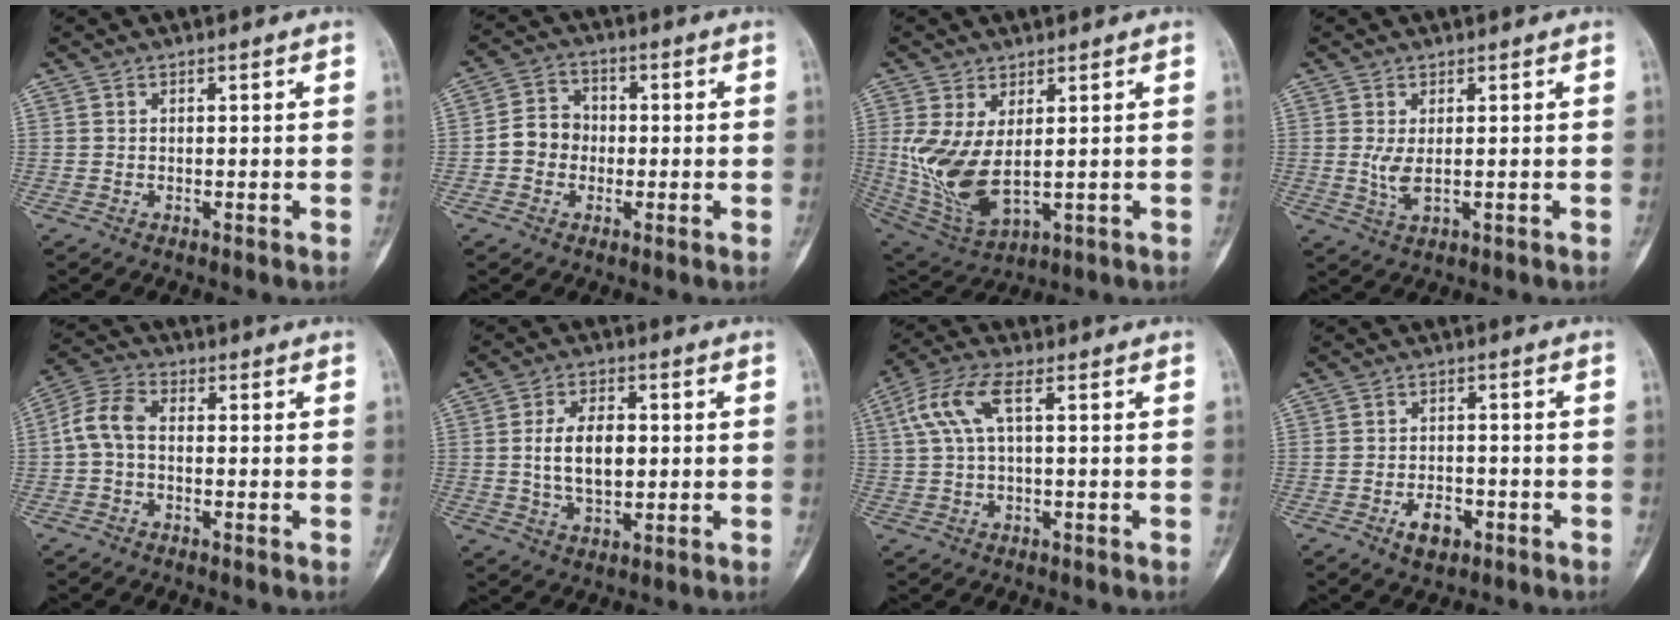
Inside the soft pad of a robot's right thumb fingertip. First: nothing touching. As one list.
[{"total": 6.3, "force": [-1.0, 5.5, 2.8], "torque": [-0.027, 0.021, -0.029]}, {"total": 11.3, "force": [0.5, 5.5, 9.9], "torque": [-0.203, -0.016, 0.031]}, {"total": 3.1, "force": [0.0, 1.0, 2.9], "torque": [-0.067, -0.011, 0.004]}, {"total": 6.1, "force": [-0.6, 3.7, 4.7], "torque": [-0.097, 0.019, -0.023]}, {"total": 9.1, "force": [0.4, 5.3, 7.4], "torque": [-0.118, 0.002, 0.009]}, {"total": 7.3, "force": [1.8, 2.5, 6.6], "torque": [-0.165, 0.027, 0.036]}, {"total": 4.7, "force": [-2.5, 2.9, 2.9], "torque": [-0.033, 0.014, -0.038]}]